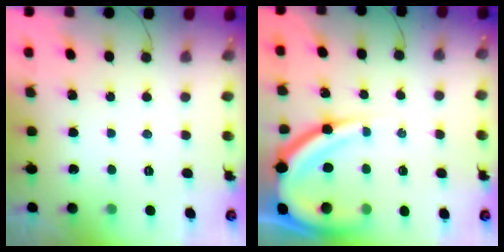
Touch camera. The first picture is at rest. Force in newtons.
{"total": 16.0, "press": 16.0, "slide": 1.5}